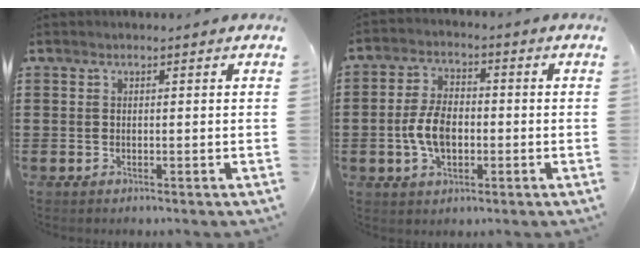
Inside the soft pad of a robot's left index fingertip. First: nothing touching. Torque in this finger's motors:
{"motor_torque": [0.94, 0.81, 0.73, 0.17]}